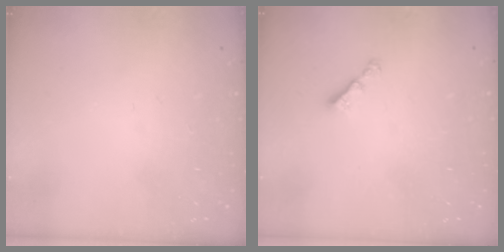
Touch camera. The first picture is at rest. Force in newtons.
{"total": 2.9, "press": 2.8, "slide": 0.6}